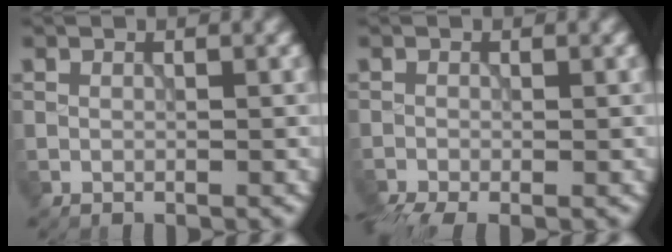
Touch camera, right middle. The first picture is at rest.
{"total": 3.5, "force": [-2.7, 1.0, 2.1], "torque": [-0.037, -0.016, -0.052]}